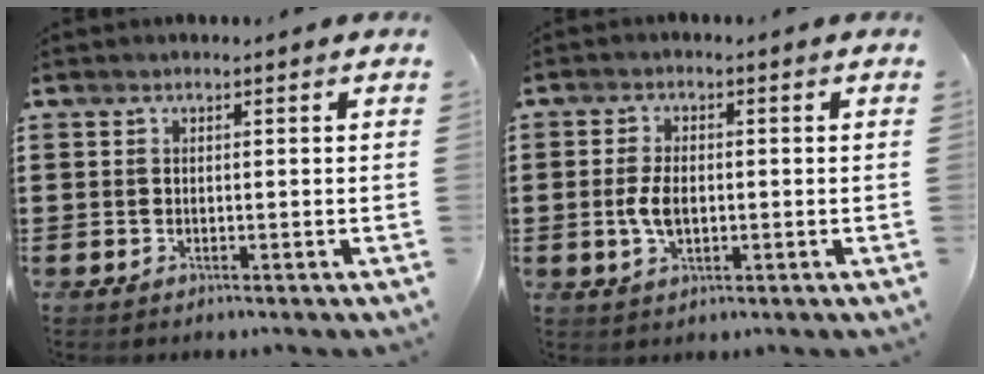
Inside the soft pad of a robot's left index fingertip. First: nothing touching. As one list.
[{"total": 4.4, "force": [-0.3, 2.2, 3.7], "torque": [-0.084, 0.000, -0.010]}]